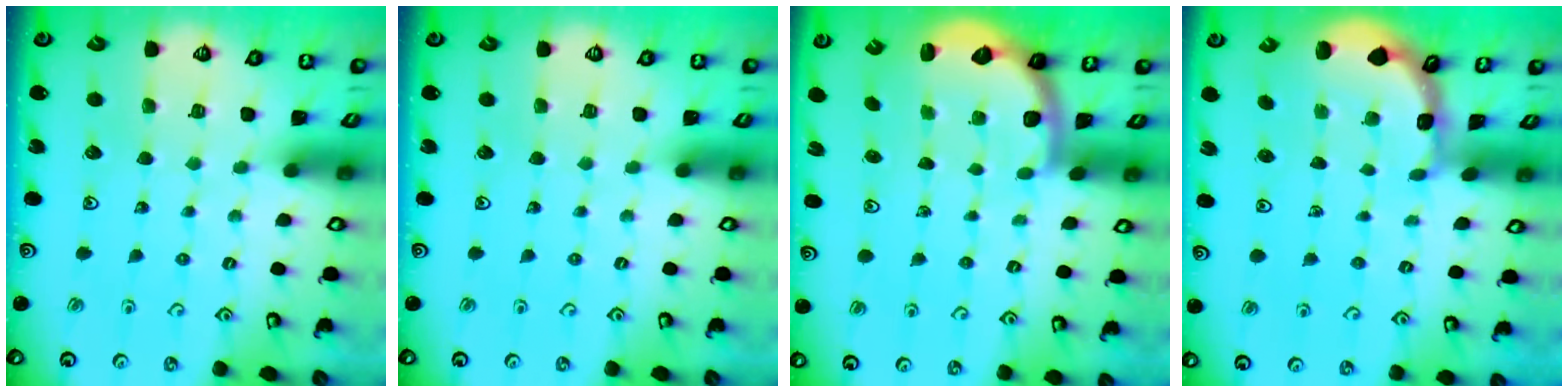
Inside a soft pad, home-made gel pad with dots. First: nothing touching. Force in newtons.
{"total": 0.0}
{"total": 2.4, "press": 2.1, "slide": 1.3}
{"total": 1.1, "press": 1.1, "slide": 0.3}